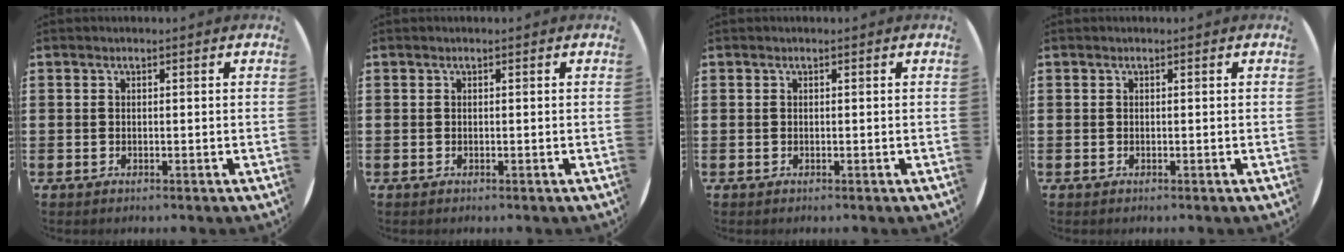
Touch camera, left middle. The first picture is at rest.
{"total": 0.0}
{"total": 0.0}
{"total": 0.0}